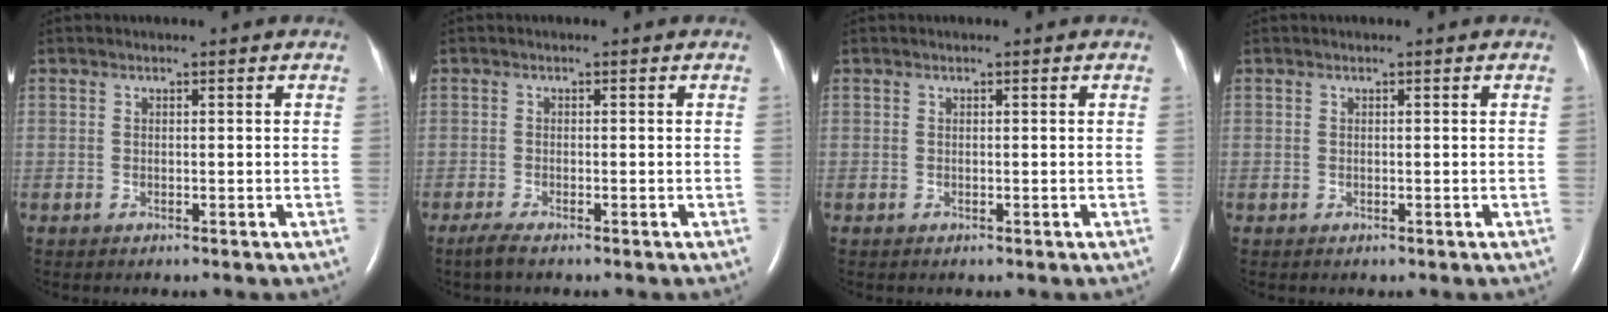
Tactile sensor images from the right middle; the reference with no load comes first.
{"total": 1.7, "force": [-1.3, 0.0, 1.1], "torque": [-0.039, -0.009, -0.028]}
{"total": 0.0}
{"total": 0.0}